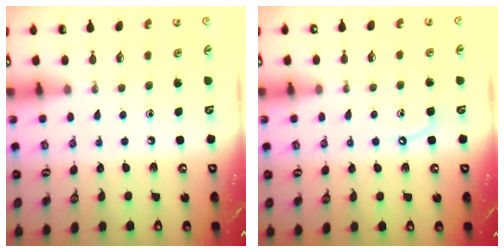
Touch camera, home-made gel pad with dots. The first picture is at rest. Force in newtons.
{"total": 4.3, "press": 4.3, "slide": 0.5}